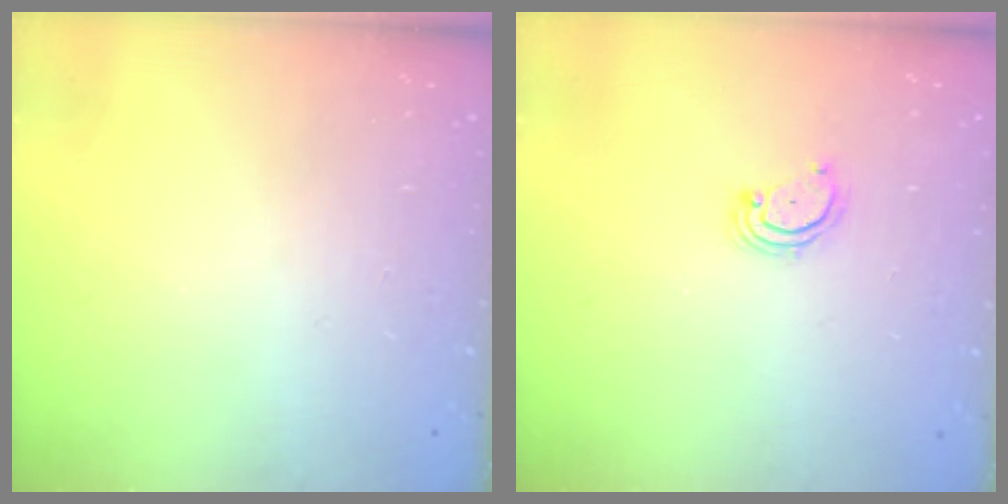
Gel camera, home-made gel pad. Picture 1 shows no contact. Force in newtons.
{"total": 2.5, "press": 2.5, "slide": 0.3}